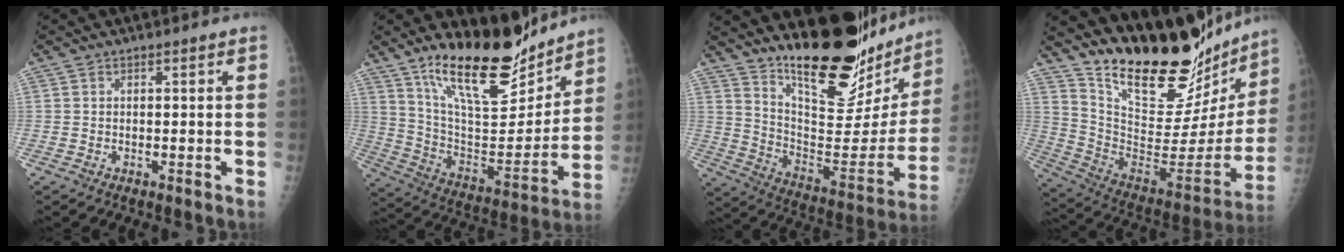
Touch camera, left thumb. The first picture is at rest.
{"total": 21.2, "force": [16.5, 6.9, 11.4], "torque": [-0.143, -0.108, 0.287]}
{"total": 26.5, "force": [20.8, 8.1, 14.2], "torque": [-0.177, -0.129, 0.314]}
{"total": 28.8, "force": [24.5, 8.9, 12.4], "torque": [-0.168, -0.148, 0.370]}